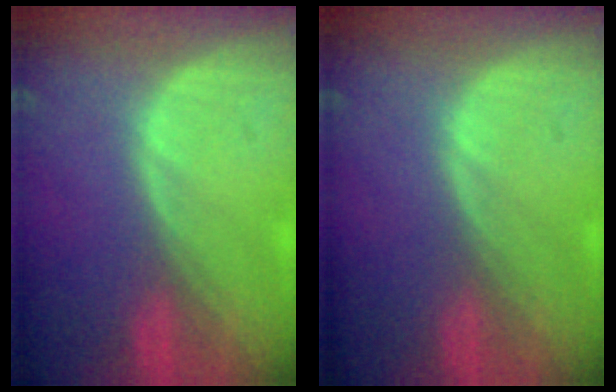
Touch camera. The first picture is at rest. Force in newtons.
{"total": 0.0}